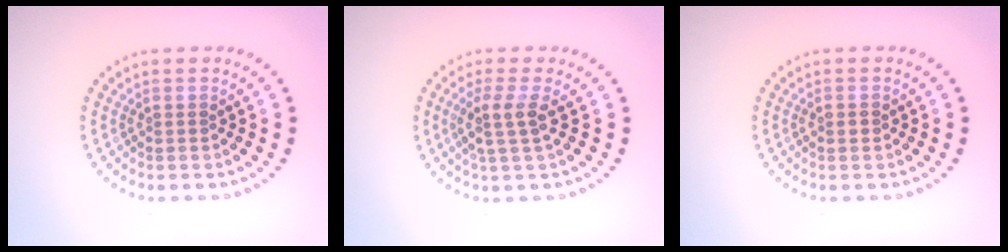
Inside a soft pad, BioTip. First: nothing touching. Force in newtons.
{"total": 2.6, "press": 2.1, "slide": 1.6}
{"total": 1.1, "press": 1.1, "slide": 0.1}